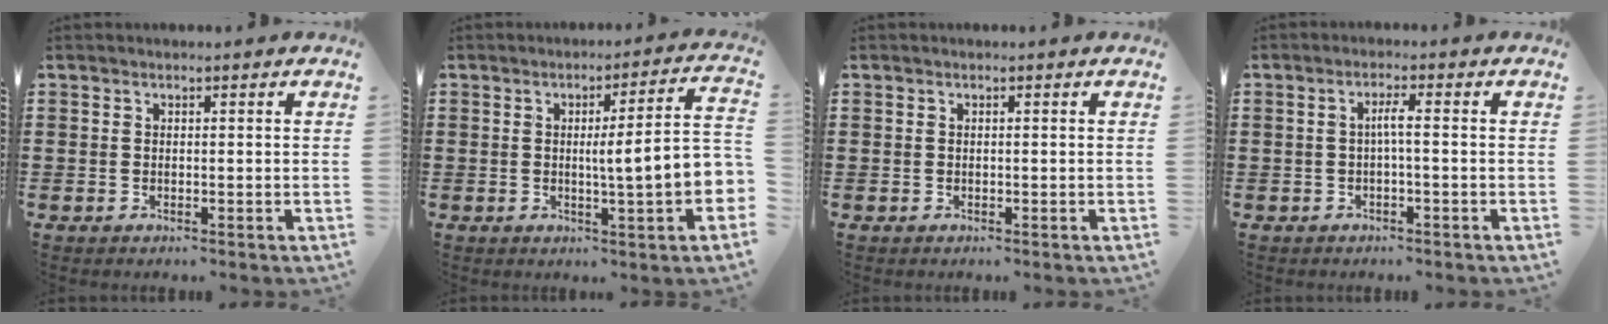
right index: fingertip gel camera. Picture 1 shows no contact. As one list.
[{"total": 7.4, "force": [-0.3, 0.2, 7.4], "torque": [-0.115, -0.020, -0.014]}, {"total": 0.0}, {"total": 2.2, "force": [-0.5, -0.1, 2.1], "torque": [-0.041, -0.001, -0.012]}]